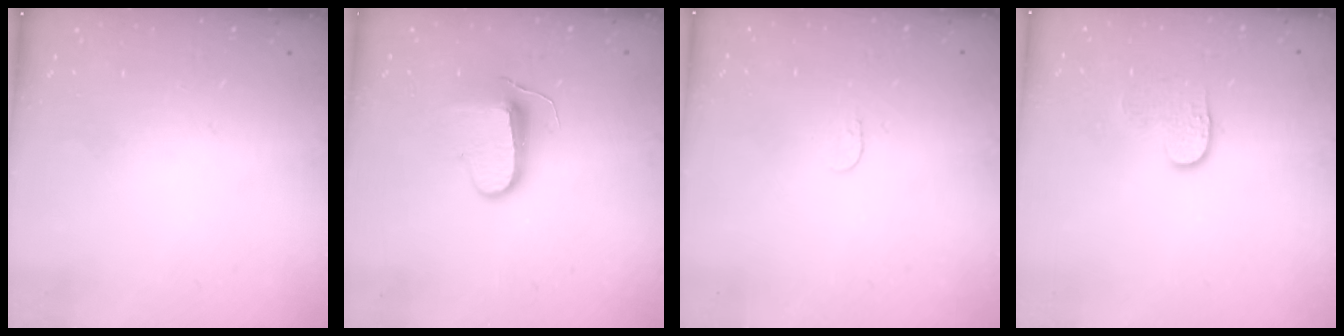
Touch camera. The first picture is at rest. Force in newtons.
{"total": 9.2, "press": 9.2, "slide": 0.3}
{"total": 3.3, "press": 3.3, "slide": 0.3}
{"total": 4.7, "press": 4.7, "slide": 0.4}